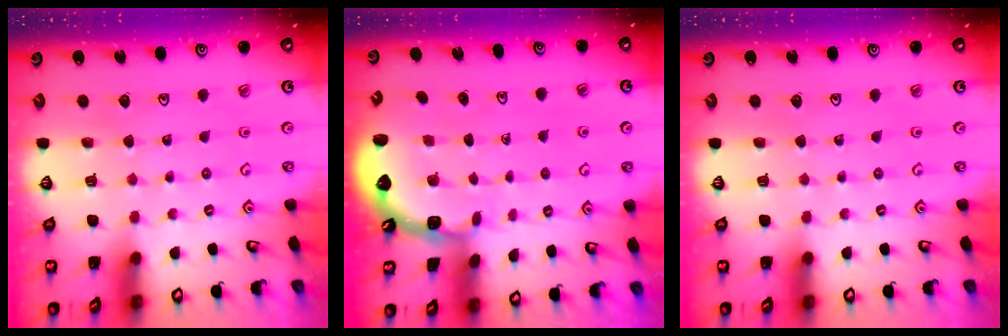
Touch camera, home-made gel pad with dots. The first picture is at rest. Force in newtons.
{"total": 1.4, "press": 1.3, "slide": 0.1}
{"total": 0.0}